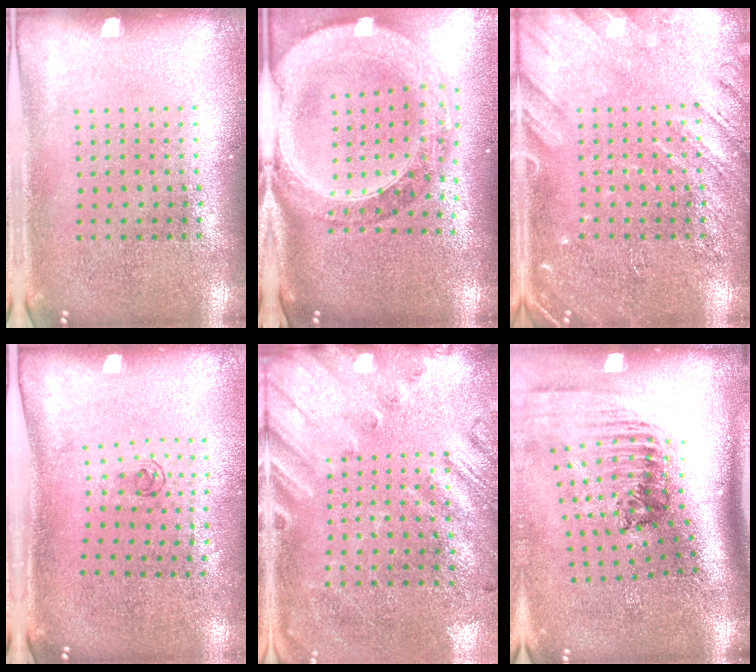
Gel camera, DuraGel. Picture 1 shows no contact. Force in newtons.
{"total": 2.3, "press": 2.1, "slide": 1.0}
{"total": 2.9, "press": 2.8, "slide": 0.3}
{"total": 0.7, "press": 0.2, "slide": 0.6}
{"total": 2.6, "press": 1.9, "slide": 1.7}
{"total": 2.4, "press": 1.6, "slide": 1.8}